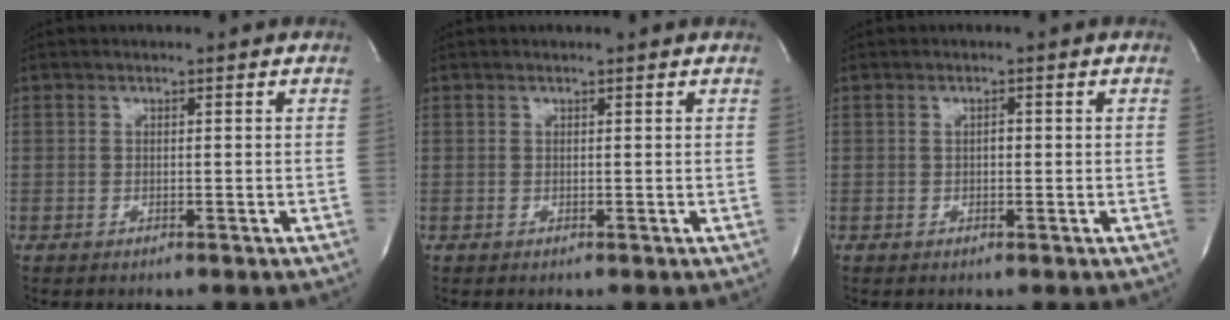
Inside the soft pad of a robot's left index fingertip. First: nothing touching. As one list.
[{"total": 0.5, "force": [0.5, 0.0, 0.2], "torque": [-0.007, 0.000, 0.004]}, {"total": 0.7, "force": [-0.3, 0.3, 0.5], "torque": [-0.012, -0.002, -0.006]}]